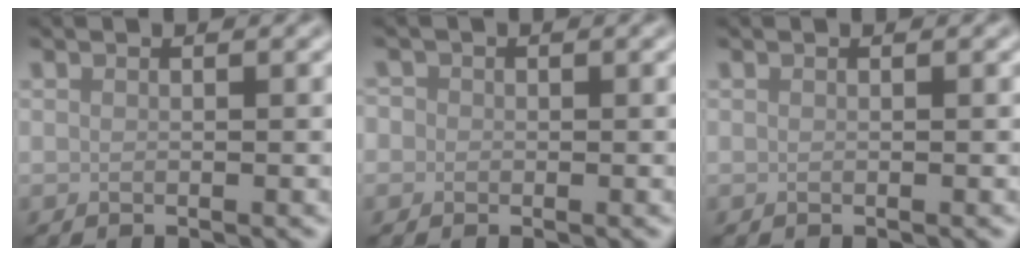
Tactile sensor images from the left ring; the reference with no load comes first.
{"total": 1.6, "force": [0.3, 1.6, 0.4], "torque": [0.007, 0.006, -0.009]}
{"total": 0.0}